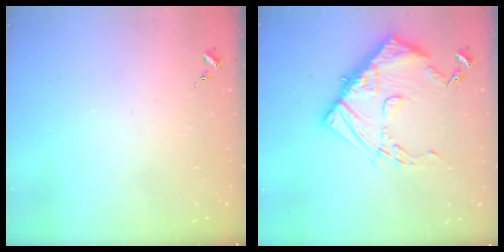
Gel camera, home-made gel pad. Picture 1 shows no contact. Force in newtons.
{"total": 15.2, "press": 15.1, "slide": 1.4}